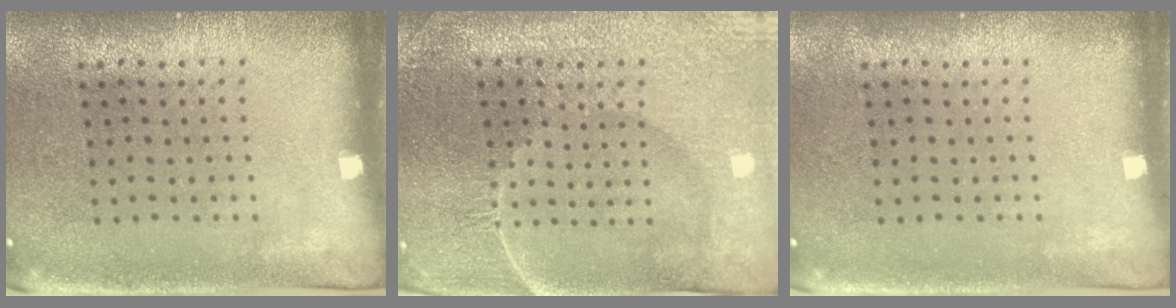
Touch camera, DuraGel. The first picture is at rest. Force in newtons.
{"total": 4.3, "press": 4.2, "slide": 1.1}
{"total": 0.0}